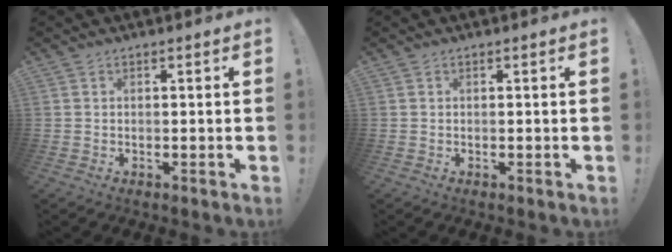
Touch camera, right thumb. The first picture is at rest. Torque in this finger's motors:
{"motor_torque": [0.13, -0.02, 0.20, -0.03, 0.00]}